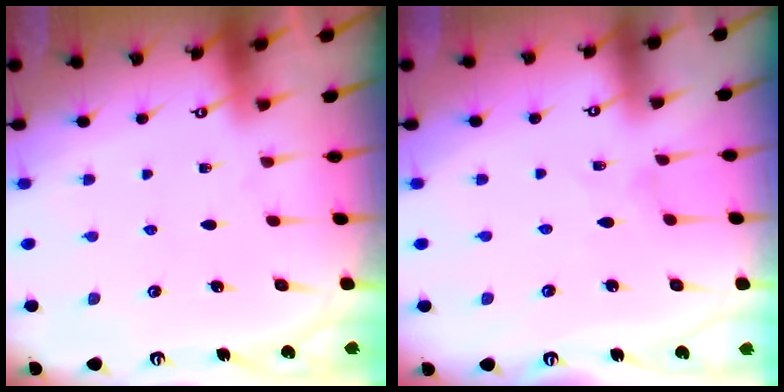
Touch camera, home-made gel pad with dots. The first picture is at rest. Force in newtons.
{"total": 0.0}